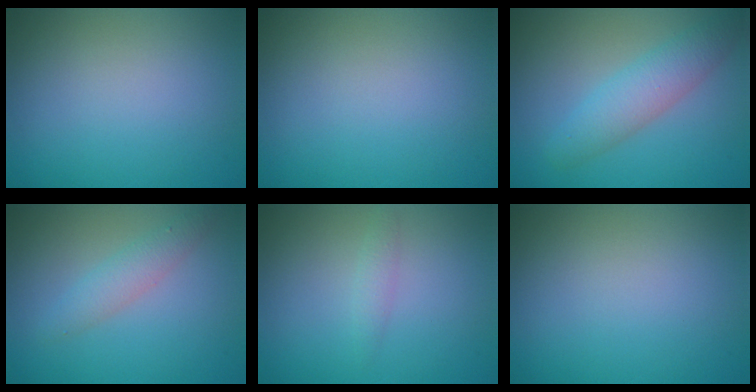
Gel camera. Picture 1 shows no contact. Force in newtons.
{"total": 0.0}
{"total": 3.5, "press": 3.5, "slide": 0.1}
{"total": 2.0, "press": 2.0, "slide": 0.0}
{"total": 1.0, "press": 1.0, "slide": 0.1}
{"total": 0.0}